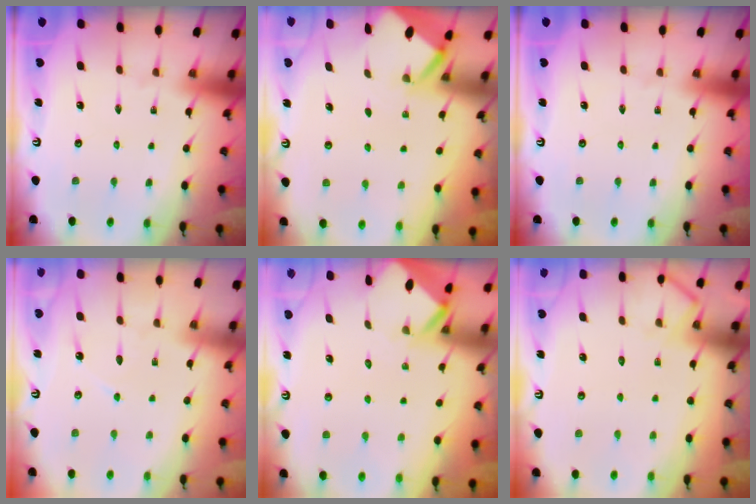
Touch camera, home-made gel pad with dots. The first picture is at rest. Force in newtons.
{"total": 2.2, "press": 2.2, "slide": 0.1}
{"total": 0.0}
{"total": 3.4, "press": 3.4, "slide": 0.3}
{"total": 2.8, "press": 2.8, "slide": 0.2}
{"total": 7.6, "press": 7.5, "slide": 1.0}